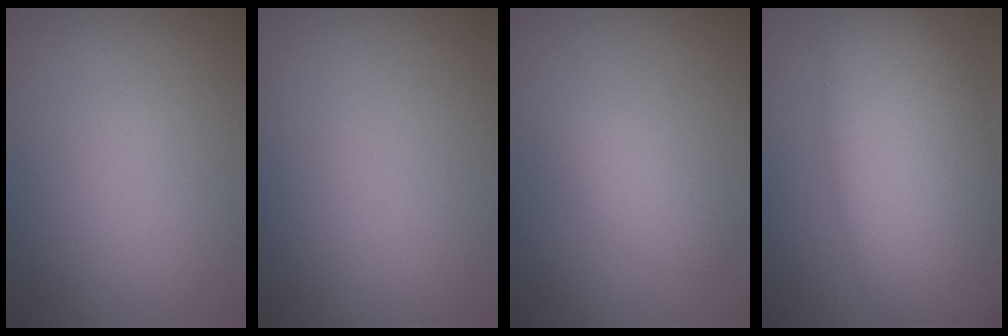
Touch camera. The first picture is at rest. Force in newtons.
{"total": 0.0}
{"total": 1.9, "press": 1.9, "slide": 0.1}
{"total": 11.6, "press": 11.6, "slide": 0.8}